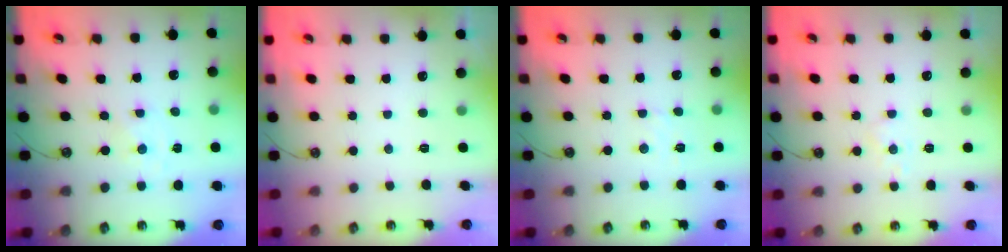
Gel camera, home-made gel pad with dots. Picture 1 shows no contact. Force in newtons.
{"total": 0.0}
{"total": 3.0, "press": 3.0, "slide": 0.4}
{"total": 4.2, "press": 4.1, "slide": 1.0}